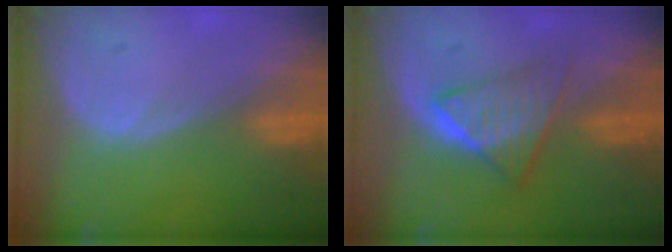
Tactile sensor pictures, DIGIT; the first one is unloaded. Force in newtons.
{"total": 6.4, "press": 5.6, "slide": 3.1}